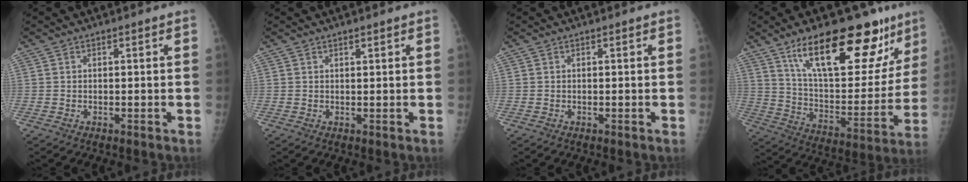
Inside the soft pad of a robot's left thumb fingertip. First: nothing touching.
{"total": 0.9, "force": [0.7, 0.2, 0.5], "torque": [-0.006, -0.004, 0.012]}
{"total": 0.0}
{"total": 26.4, "force": [16.1, 10.4, 18.2], "torque": [-0.221, -0.053, 0.256]}